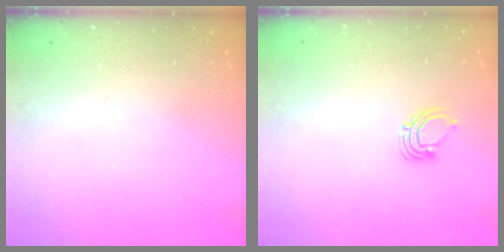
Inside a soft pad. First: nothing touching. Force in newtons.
{"total": 3.5, "press": 3.5, "slide": 0.2}